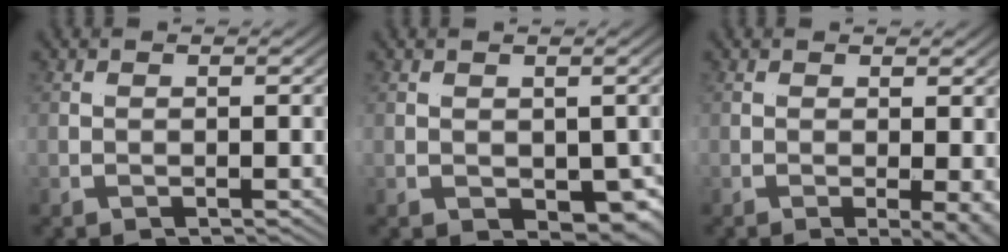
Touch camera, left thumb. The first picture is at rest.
{"total": 4.4, "force": [-0.3, 2.8, 3.4], "torque": [-0.053, -0.008, 0.000]}
{"total": 2.1, "force": [-0.2, -0.6, 2.0], "torque": [-0.030, 0.007, -0.009]}